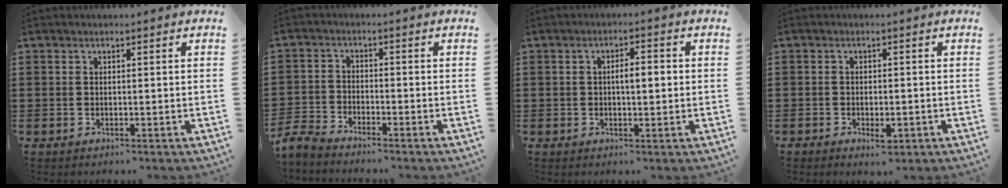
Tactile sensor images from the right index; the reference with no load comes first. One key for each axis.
{"total": 4.1, "fx": -4.0, "fy": 0.5, "fz": 0.8, "tx": -0.046, "ty": -0.009, "tz": -0.090}
{"total": 3.1, "fx": -0.1, "fy": 1.1, "fz": 2.9, "tx": -0.053, "ty": 0.004, "tz": -0.003}
{"total": 2.2, "fx": -1.2, "fy": 1.1, "fz": 1.4, "tx": -0.027, "ty": 0.000, "tz": -0.023}